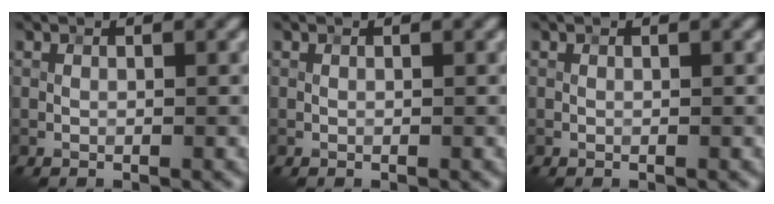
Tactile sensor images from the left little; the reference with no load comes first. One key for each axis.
{"total": 0.0}
{"total": 0.0}